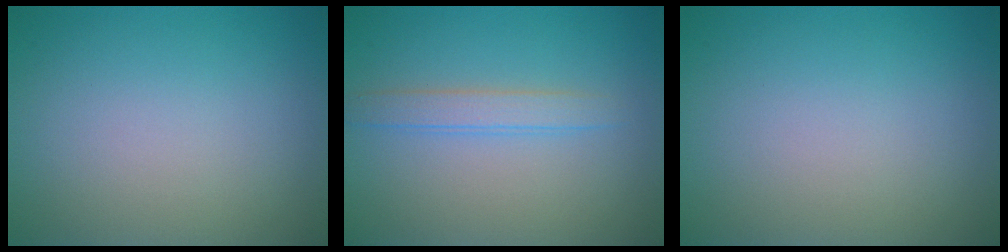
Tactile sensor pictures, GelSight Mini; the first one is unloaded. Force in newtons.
{"total": 1.9, "press": 1.9, "slide": 0.2}
{"total": 0.0}